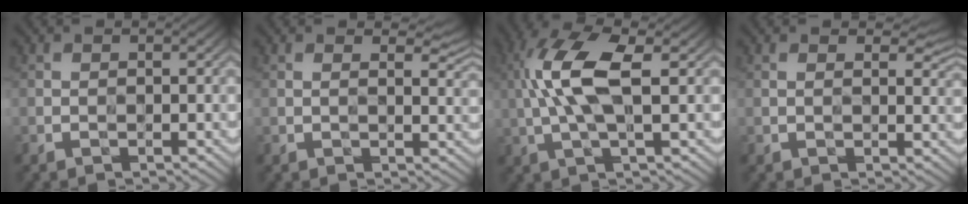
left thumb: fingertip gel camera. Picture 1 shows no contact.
{"total": 2.7, "force": [1.4, 1.0, 2.1], "torque": [-0.038, -0.005, 0.024]}
{"total": 8.6, "force": [1.6, 2.8, 7.9], "torque": [-0.182, 0.011, 0.025]}
{"total": 2.5, "force": [1.2, 1.1, 1.8], "torque": [-0.032, -0.005, 0.023]}